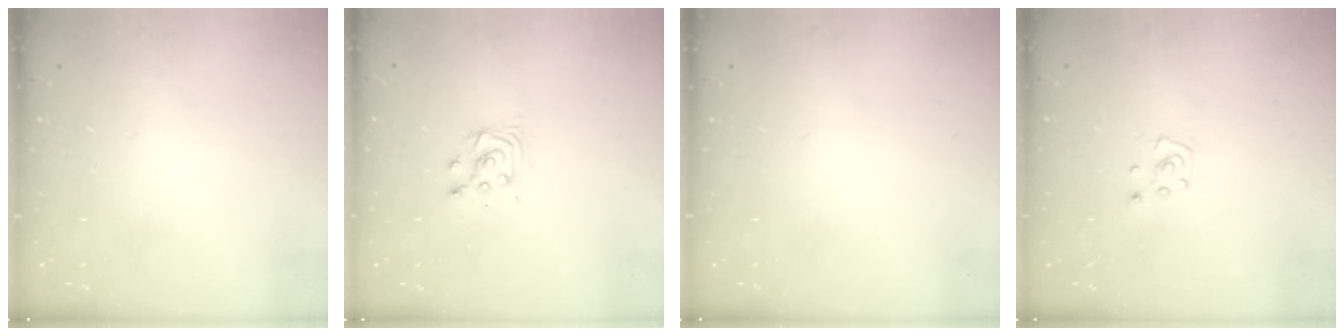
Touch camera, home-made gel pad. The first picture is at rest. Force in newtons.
{"total": 4.7, "press": 4.7, "slide": 0.5}
{"total": 0.0}
{"total": 3.3, "press": 3.3, "slide": 0.3}